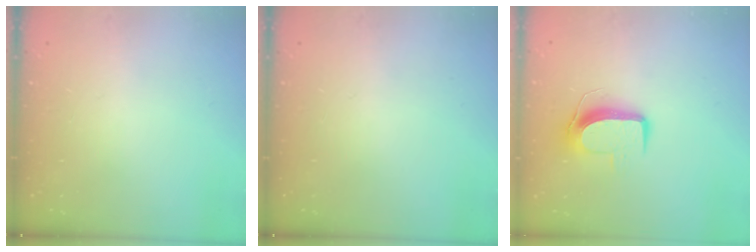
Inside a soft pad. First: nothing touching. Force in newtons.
{"total": 0.0}
{"total": 9.5, "press": 9.5, "slide": 0.3}